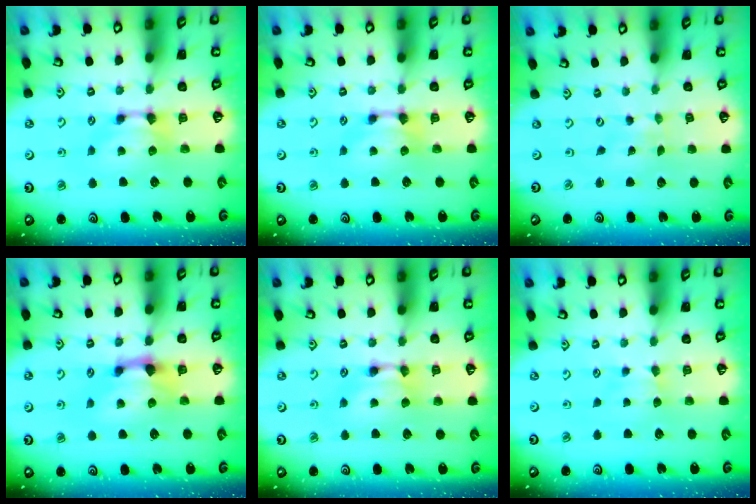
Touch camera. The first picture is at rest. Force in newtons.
{"total": 0.0}
{"total": 6.4, "press": 6.4, "slide": 0.4}
{"total": 1.7, "press": 1.1, "slide": 1.3}
{"total": 1.5, "press": 1.5, "slide": 0.2}
{"total": 1.7, "press": 1.6, "slide": 0.4}